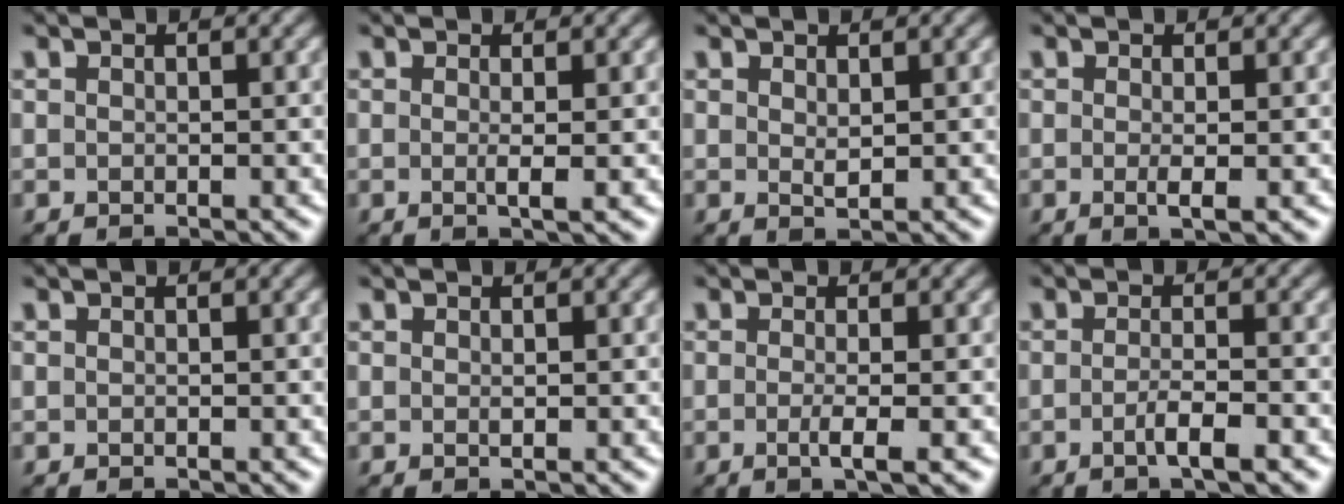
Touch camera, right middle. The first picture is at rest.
{"total": 1.3, "force": [-0.1, 0.1, 1.3], "torque": [-0.025, -0.004, -0.003]}
{"total": 0.9, "force": [0.5, 0.3, 0.7], "torque": [-0.016, -0.003, 0.013]}
{"total": 1.2, "force": [-0.2, 0.1, 1.2], "torque": [-0.023, -0.005, -0.004]}
{"total": 0.0}
{"total": 0.0}
{"total": 2.1, "force": [-0.6, 0.4, 2.0], "torque": [-0.033, -0.007, -0.011]}
{"total": 2.6, "force": [-1.2, 0.6, 2.3], "torque": [-0.037, 0.000, -0.022]}